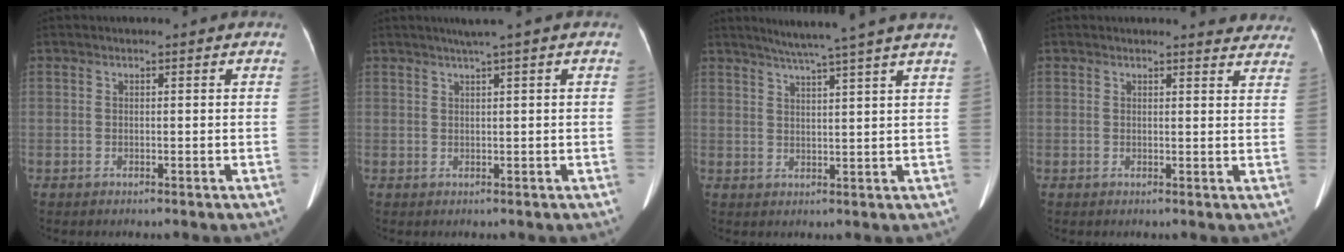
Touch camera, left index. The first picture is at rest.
{"total": 2.6, "force": [1.5, -0.6, 2.0], "torque": [-0.039, 0.007, 0.030]}
{"total": 10.1, "force": [8.2, -1.8, 5.6], "torque": [-0.085, 0.011, 0.103]}
{"total": 6.6, "force": [6.3, 1.5, 0.8], "torque": [0.014, -0.016, 0.039]}